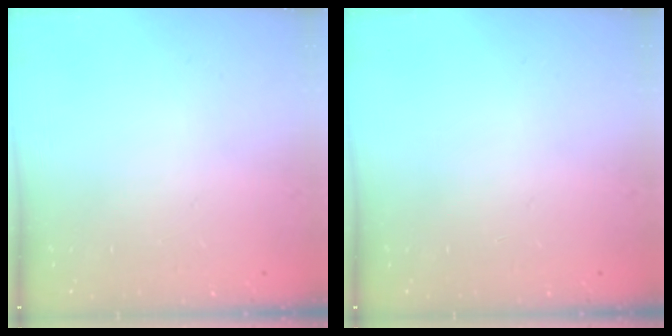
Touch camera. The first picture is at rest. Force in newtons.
{"total": 0.0}